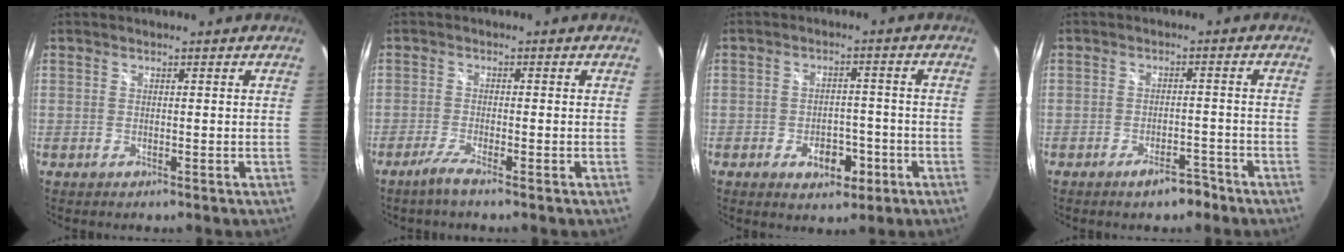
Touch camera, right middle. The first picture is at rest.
{"total": 3.2, "force": [-2.3, -0.2, 2.1], "torque": [-0.056, -0.007, -0.049]}
{"total": 6.1, "force": [-2.9, 3.8, 3.8], "torque": [-0.065, 0.003, -0.034]}
{"total": 4.0, "force": [-3.1, 1.6, 2.1], "torque": [-0.038, 0.006, -0.040]}